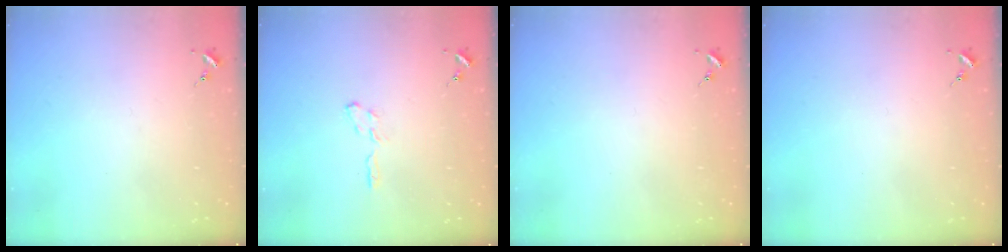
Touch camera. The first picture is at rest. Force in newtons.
{"total": 4.5, "press": 4.5, "slide": 0.5}
{"total": 0.0}
{"total": 0.0}